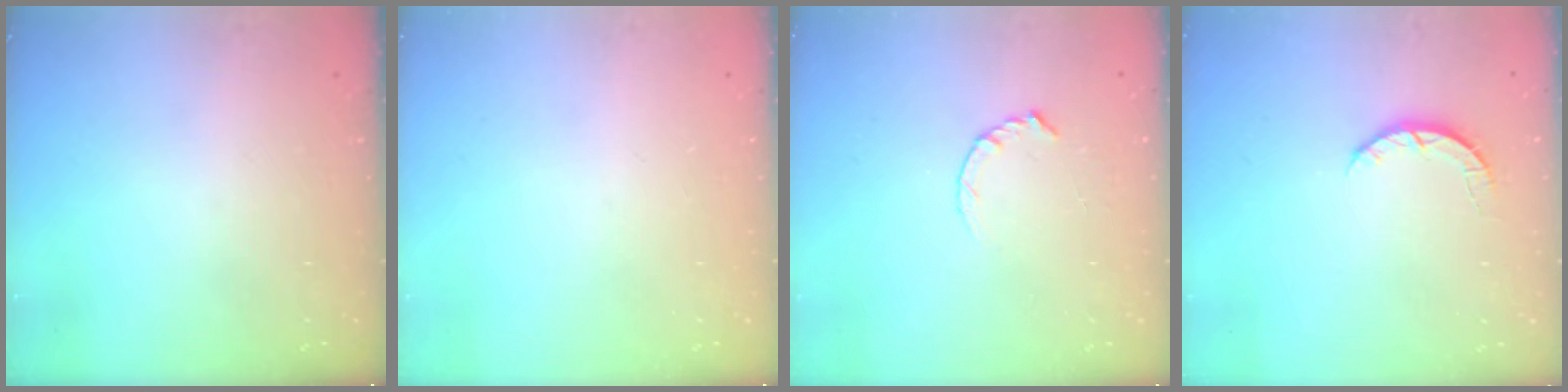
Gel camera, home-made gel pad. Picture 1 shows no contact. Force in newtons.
{"total": 0.0}
{"total": 2.8, "press": 2.8, "slide": 0.4}
{"total": 2.7, "press": 2.7, "slide": 0.4}